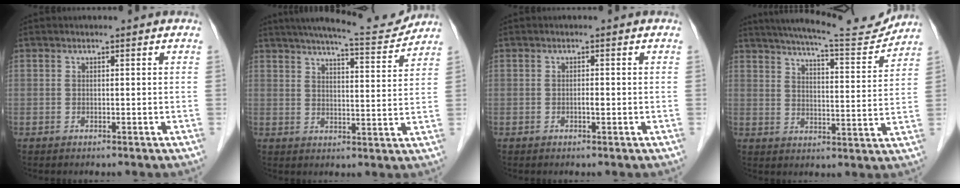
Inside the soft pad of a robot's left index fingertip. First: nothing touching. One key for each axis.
{"total": 11.8, "fx": 11.0, "fy": 0.4, "fz": 4.3, "tx": -0.065, "ty": -0.004, "tz": 0.149}
{"total": 0.8, "fx": -0.3, "fy": 0.2, "fz": 0.7, "tx": -0.014, "ty": 0.000, "tz": -0.005}
{"total": 14.8, "fx": 13.8, "fy": 0.6, "fz": 5.4, "tx": -0.087, "ty": -0.012, "tz": 0.192}